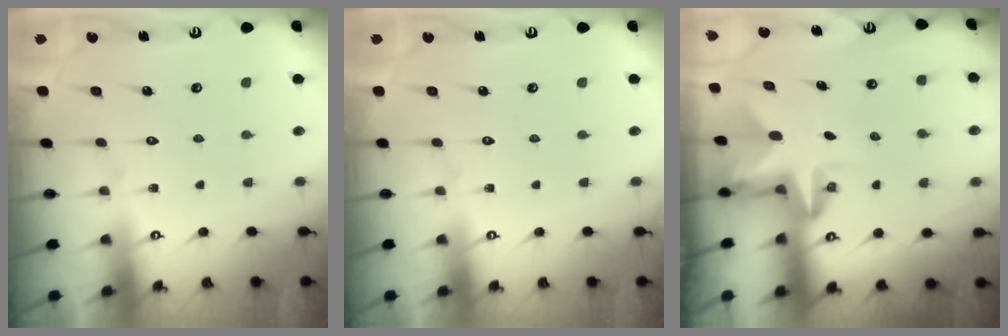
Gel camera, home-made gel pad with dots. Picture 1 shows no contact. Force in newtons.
{"total": 0.0}
{"total": 3.2, "press": 3.2, "slide": 0.5}